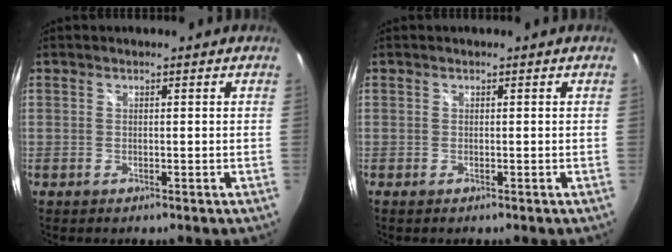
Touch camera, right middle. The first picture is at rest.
{"total": 0.0}